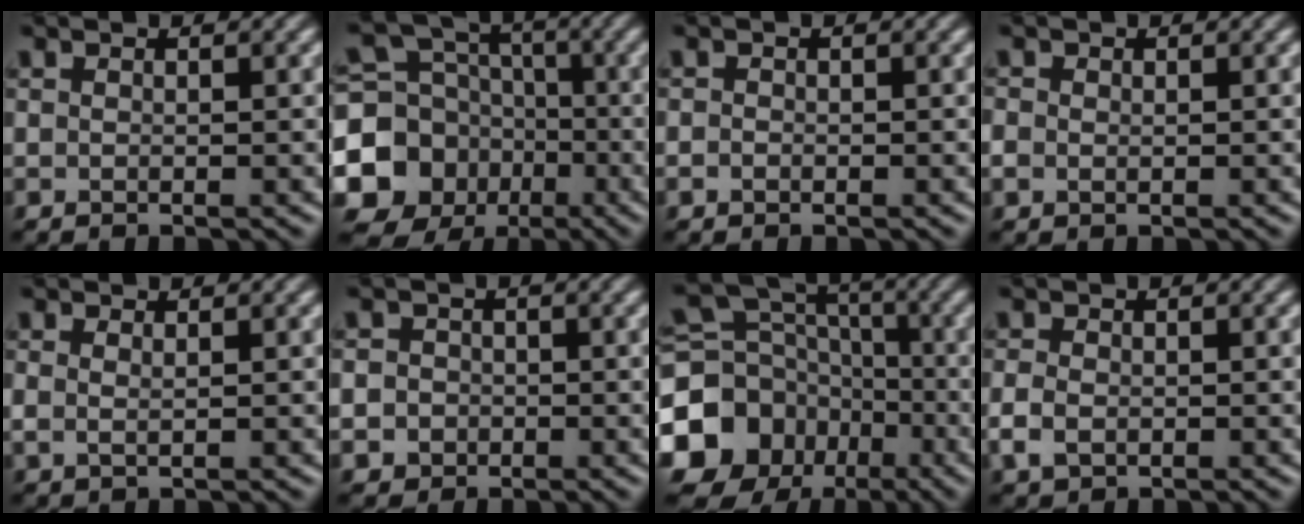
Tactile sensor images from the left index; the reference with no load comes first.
{"total": 11.7, "force": [-4.3, 10.2, 3.7], "torque": [-0.091, -0.031, -0.105]}
{"total": 0.6, "force": [-0.5, 0.2, -0.1], "torque": [0.005, -0.007, -0.011]}
{"total": 0.7, "force": [-0.3, 0.7, 0.1], "torque": [0.000, -0.006, -0.004]}
{"total": 0.8, "force": [0.2, 0.3, 0.7], "torque": [-0.012, -0.009, 0.011]}
{"total": 3.0, "force": [-1.2, 2.7, 0.5], "torque": [0.011, -0.002, -0.033]}
{"total": 14.1, "force": [-6.7, 11.4, 4.9], "torque": [-0.139, -0.027, -0.130]}
{"total": 2.0, "force": [-0.9, 1.4, 1.2], "torque": [-0.024, -0.009, -0.019]}